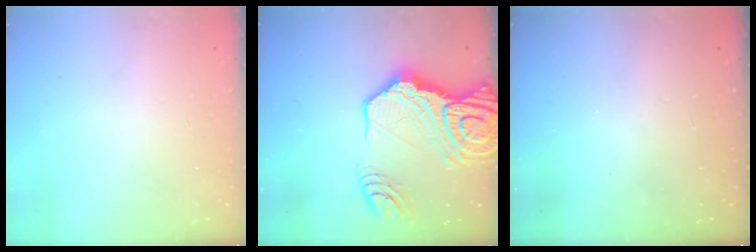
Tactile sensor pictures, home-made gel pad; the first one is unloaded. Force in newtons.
{"total": 25.6, "press": 25.4, "slide": 3.6}
{"total": 0.0}